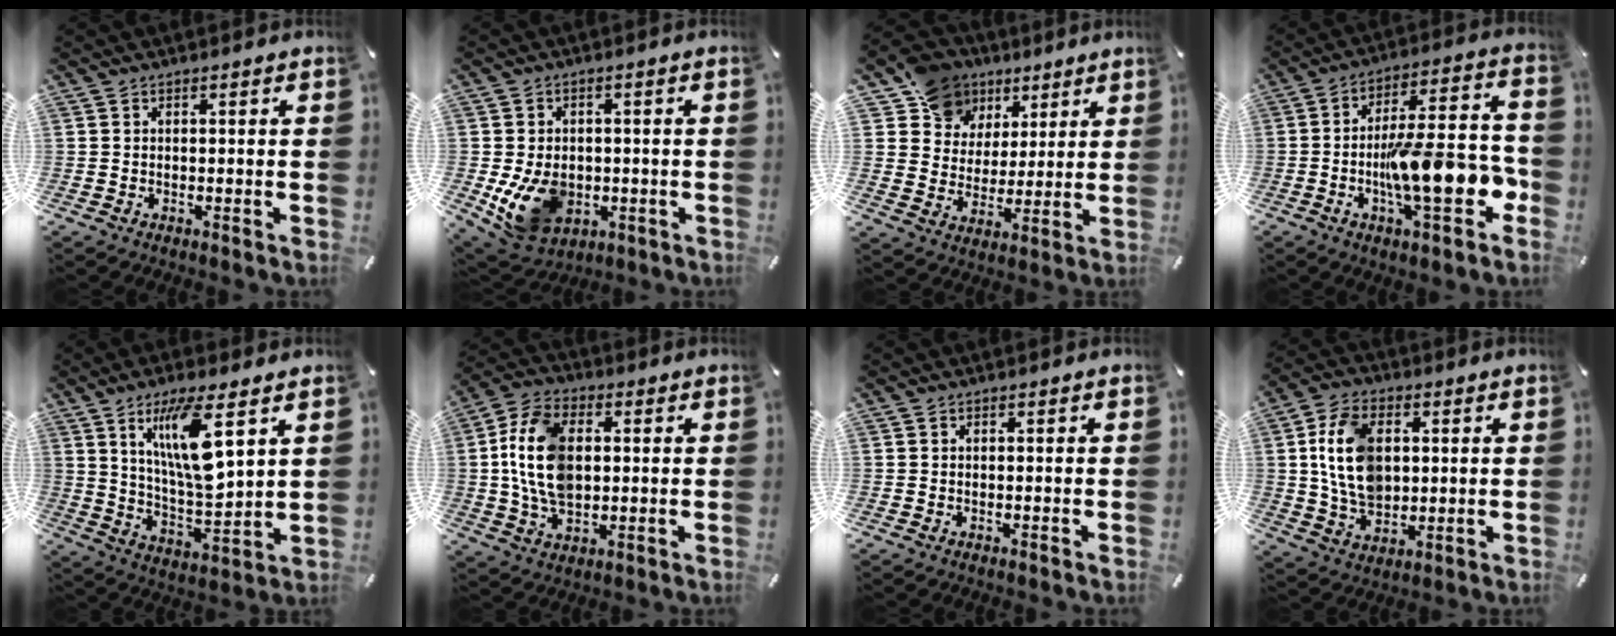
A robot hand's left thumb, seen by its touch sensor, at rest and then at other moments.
{"total": 11.3, "force": [-2.4, 8.9, 6.6], "torque": [-0.130, 0.004, -0.039]}
{"total": 12.4, "force": [7.5, 9.7, 1.7], "torque": [-0.048, -0.051, 0.147]}
{"total": 17.7, "force": [-4.8, 5.6, 16.2], "torque": [-0.246, -0.001, -0.073]}
{"total": 15.1, "force": [7.5, 4.1, 12.4], "torque": [-0.239, -0.033, 0.118]}
{"total": 14.2, "force": [1.0, 9.6, 10.5], "torque": [-0.244, 0.009, 0.017]}
{"total": 0.0}
{"total": 12.7, "force": [2.0, 9.1, 8.6], "torque": [-0.185, 0.009, 0.036]}